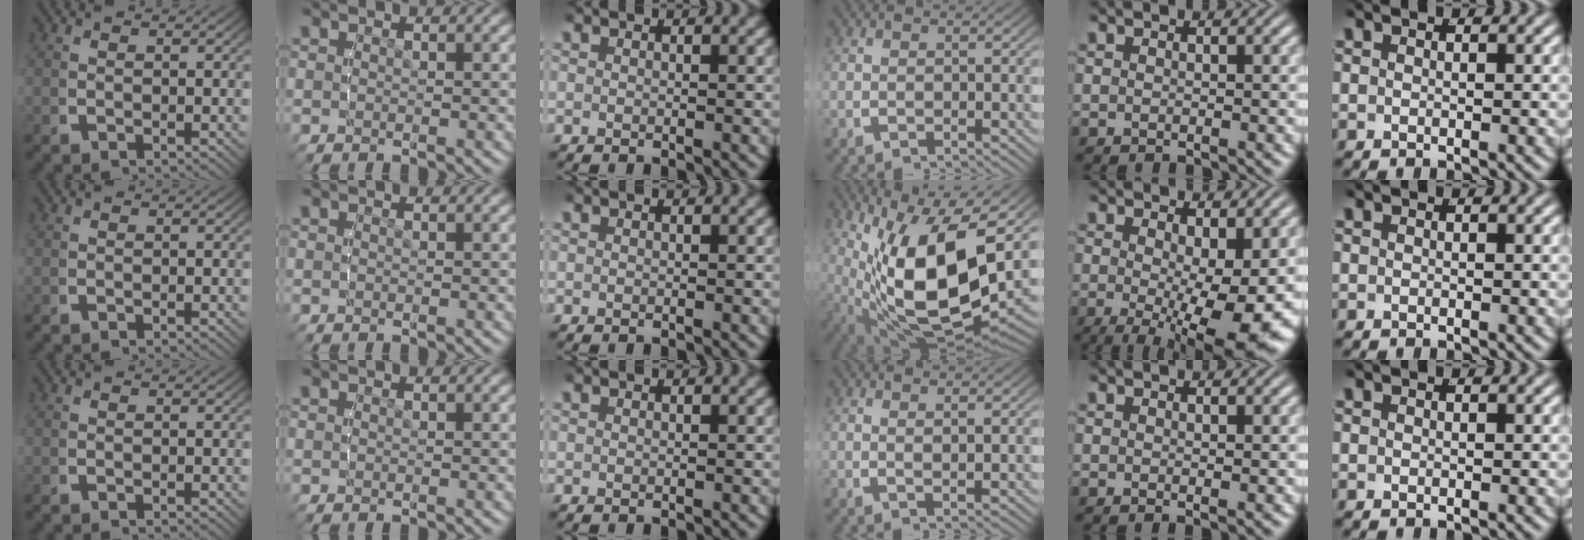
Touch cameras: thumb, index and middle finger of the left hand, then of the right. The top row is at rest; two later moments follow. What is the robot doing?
{"motion": "lift_and_place", "object": "glue stick"}